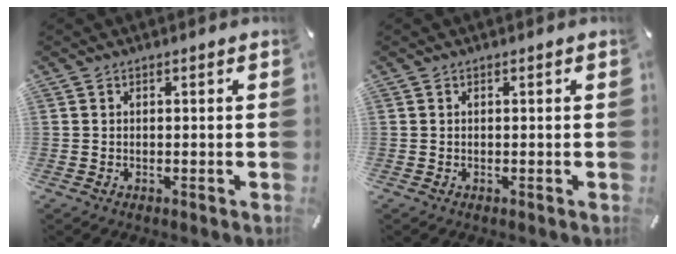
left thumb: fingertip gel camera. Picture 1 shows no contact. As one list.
[{"total": 0.0}]